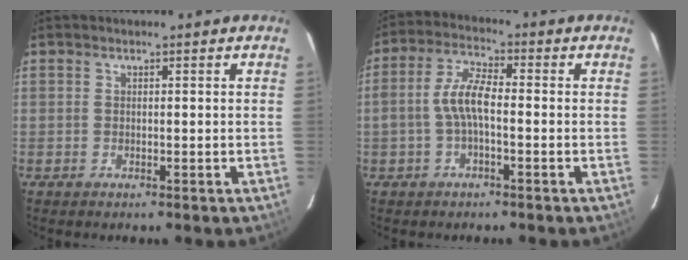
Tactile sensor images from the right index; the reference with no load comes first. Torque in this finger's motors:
{"motor_torque": [0.66, -0.05, 0.33, 0.11]}